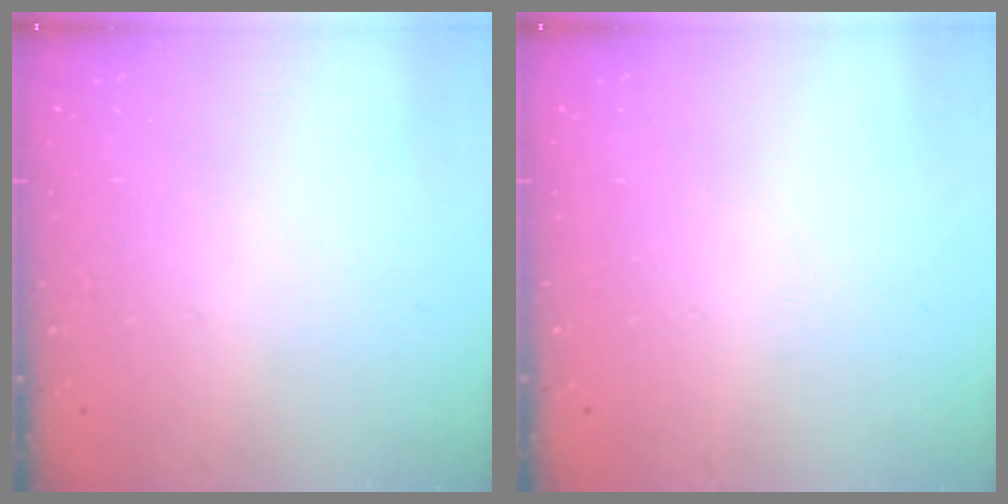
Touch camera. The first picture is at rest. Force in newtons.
{"total": 0.0}